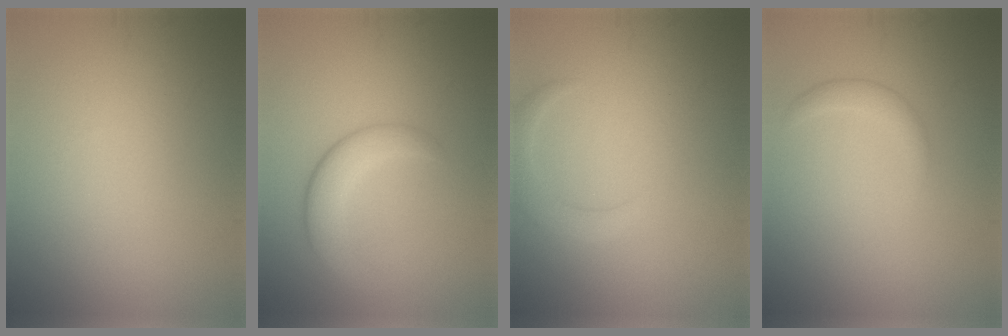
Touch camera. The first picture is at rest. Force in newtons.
{"total": 3.5, "press": 3.5, "slide": 0.1}
{"total": 2.2, "press": 2.2, "slide": 0.2}
{"total": 1.5, "press": 1.5, "slide": 0.2}